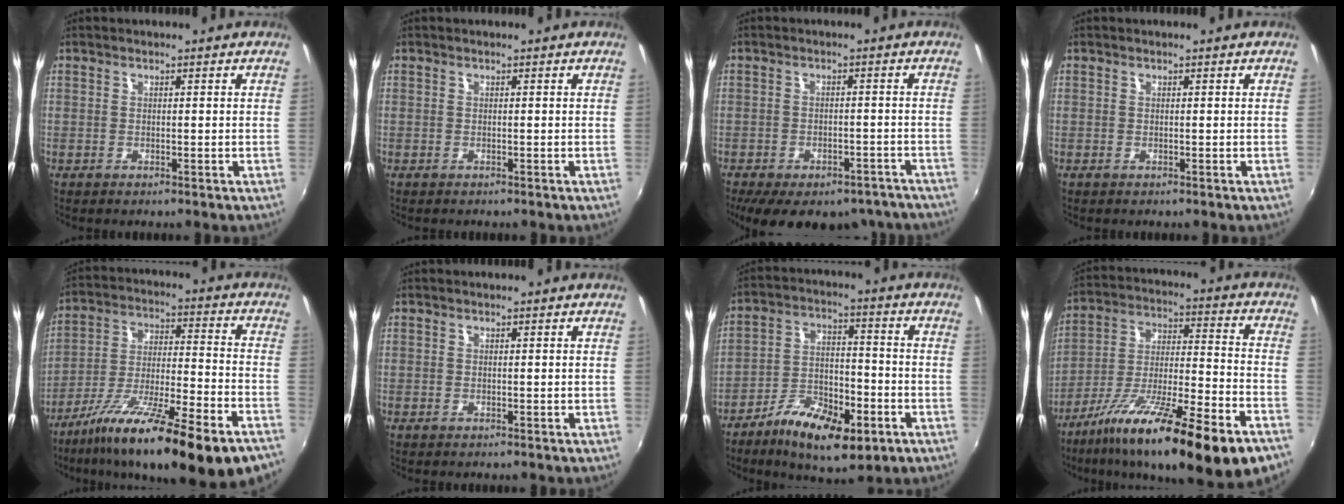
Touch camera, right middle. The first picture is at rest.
{"total": 0.0}
{"total": 18.5, "force": [-14.5, 8.0, 8.4], "torque": [-0.168, -0.011, -0.172]}
{"total": 0.0}
{"total": 24.4, "force": [-16.9, 3.0, 17.4], "torque": [-0.294, -0.054, -0.266]}
{"total": 0.0}
{"total": 14.9, "force": [-8.3, 5.8, 10.9], "torque": [-0.206, -0.013, -0.136]}
{"total": 25.6, "force": [-16.6, 3.6, 19.1], "torque": [-0.314, -0.049, -0.264]}